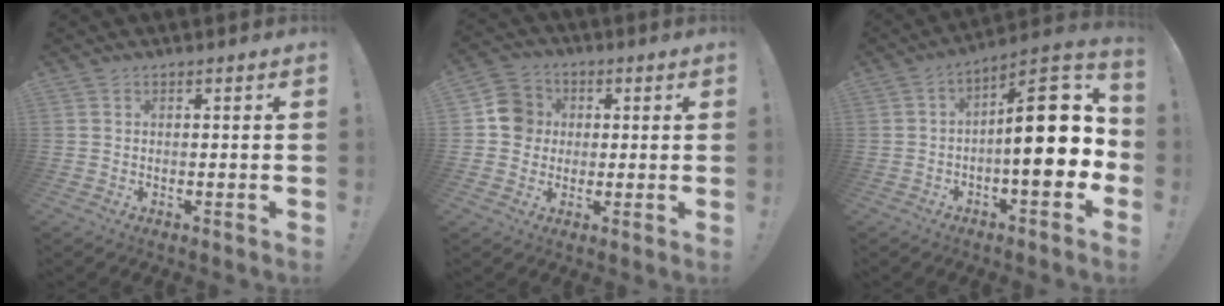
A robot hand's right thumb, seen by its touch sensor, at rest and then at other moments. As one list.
[{"total": 9.8, "force": [0.9, 9.2, 3.2], "torque": [-0.028, 0.013, 0.023]}, {"total": 18.5, "force": [0.2, 7.2, 17.0], "torque": [-0.228, 0.003, 0.006]}]